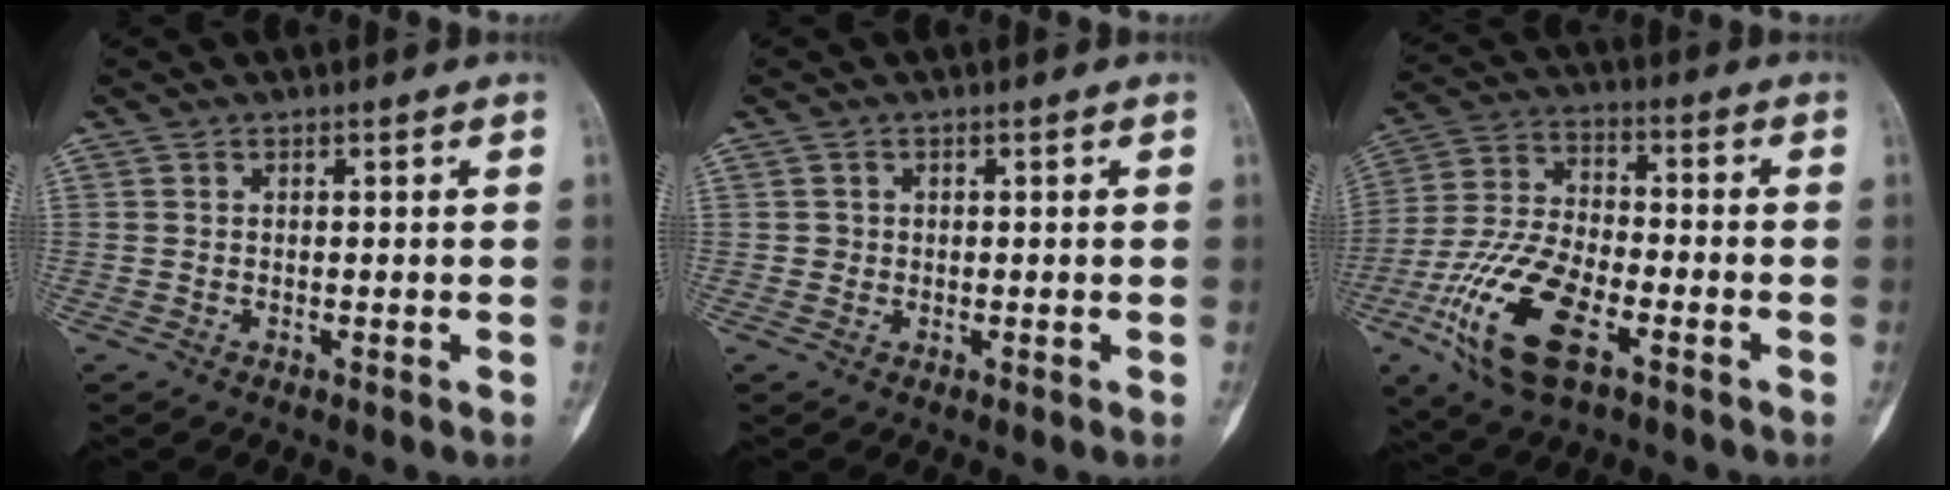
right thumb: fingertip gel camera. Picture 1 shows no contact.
{"total": 1.0, "force": [0.0, 1.0, 0.0], "torque": [0.007, 0.004, 0.000]}
{"total": 17.2, "force": [-7.3, 7.9, 13.4], "torque": [-0.271, 0.018, -0.136]}